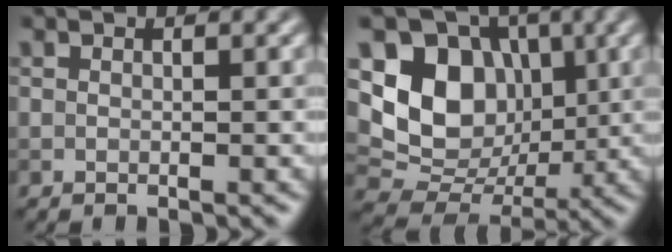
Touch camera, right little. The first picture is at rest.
{"total": 9.1, "force": [1.8, 7.5, 4.9], "torque": [-0.096, -0.017, 0.024]}